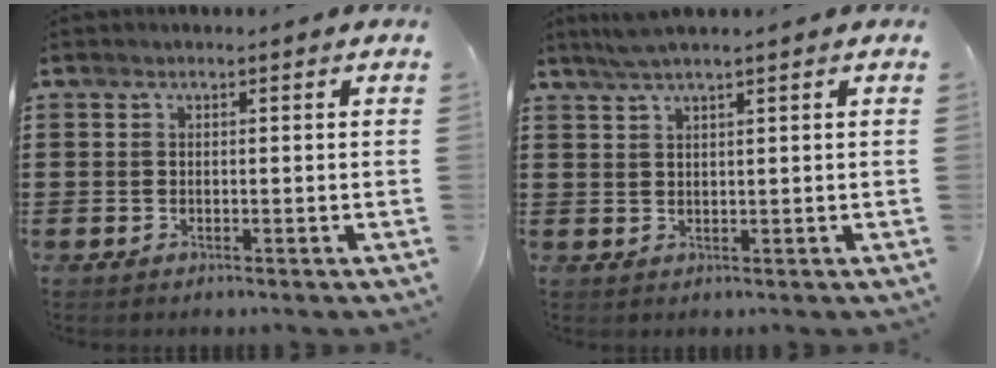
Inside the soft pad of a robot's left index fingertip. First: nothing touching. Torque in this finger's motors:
{"motor_torque": [0.62, 0.41, 0.26, 0.06]}